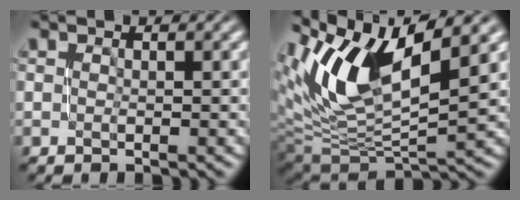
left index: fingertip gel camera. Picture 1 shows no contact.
{"total": 9.9, "force": [5.4, 3.7, 7.4], "torque": [-0.140, 0.003, 0.108]}